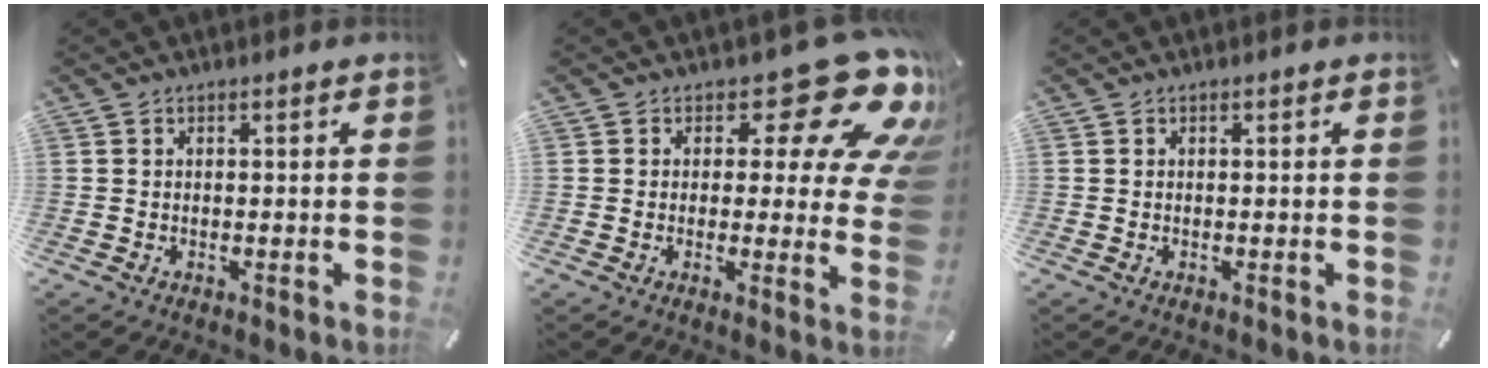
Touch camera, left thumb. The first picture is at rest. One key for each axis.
{"total": 19.1, "fx": 9.9, "fy": 8.4, "fz": 13.9, "tx": -0.170, "ty": -0.067, "tz": 0.161}
{"total": 0.0}